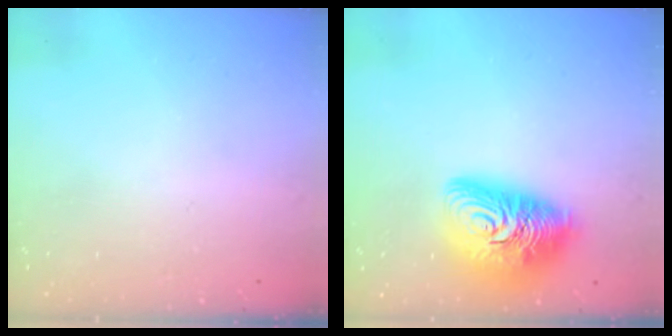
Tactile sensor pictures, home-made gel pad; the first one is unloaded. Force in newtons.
{"total": 17.9, "press": 17.8, "slide": 1.3}